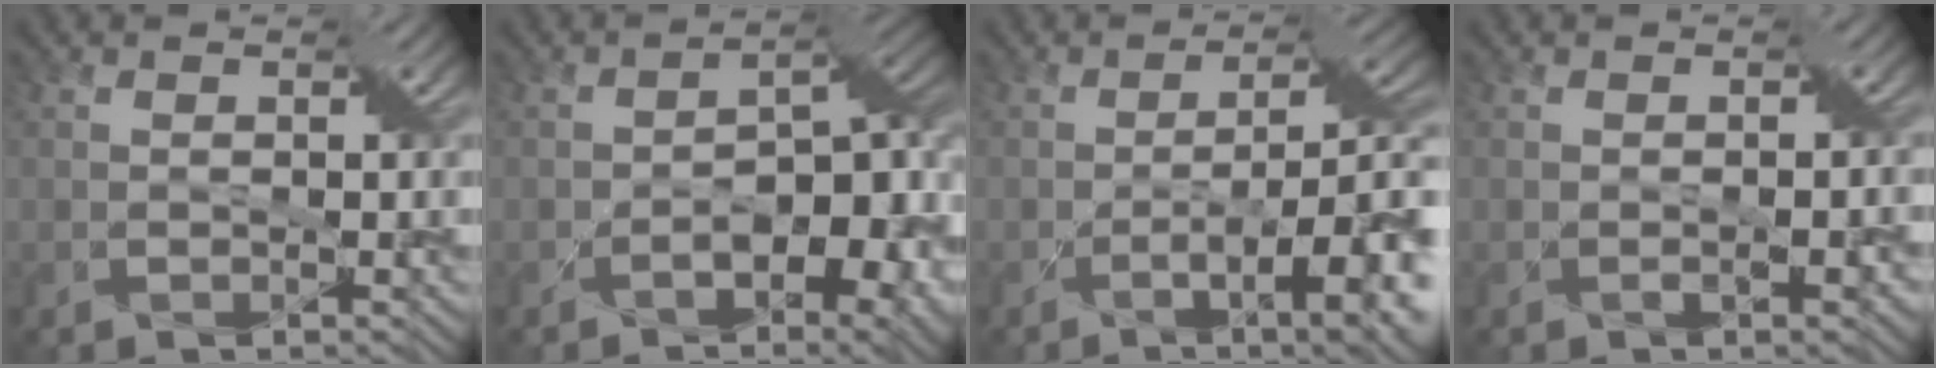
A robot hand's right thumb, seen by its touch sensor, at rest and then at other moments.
{"total": 10.7, "force": [-3.5, 5.5, 8.4], "torque": [-0.095, -0.019, -0.040]}
{"total": 10.6, "force": [-3.3, 2.9, 9.6], "torque": [-0.143, -0.004, -0.044]}
{"total": 1.2, "force": [-0.4, 0.1, 1.2], "torque": [-0.022, 0.002, -0.007]}